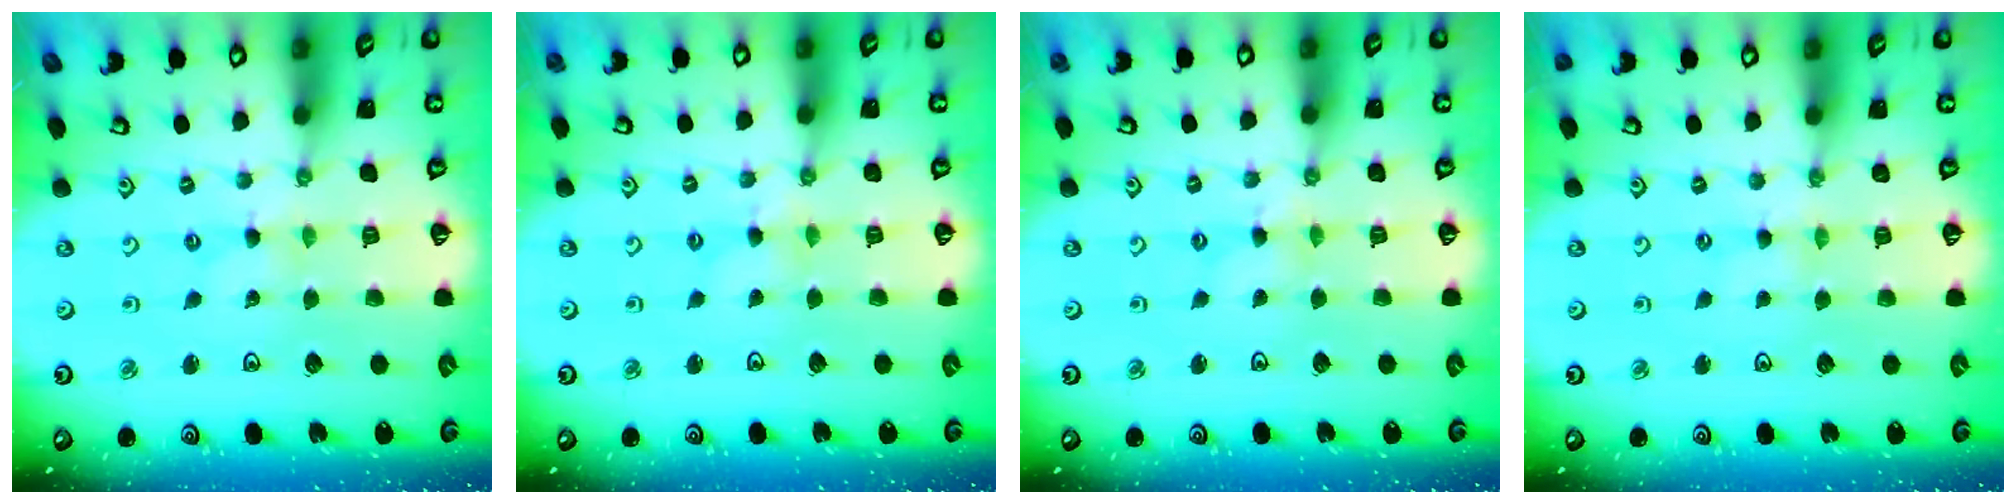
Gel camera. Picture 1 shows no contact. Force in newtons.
{"total": 1.3, "press": 1.3, "slide": 0.2}
{"total": 0.9, "press": 0.9, "slide": 0.3}
{"total": 1.1, "press": 1.1, "slide": 0.2}